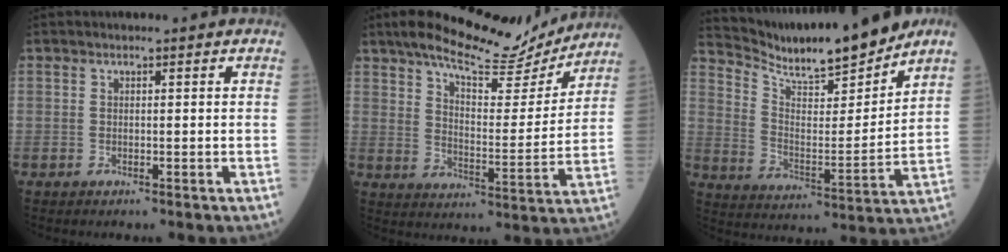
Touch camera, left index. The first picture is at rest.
{"total": 15.5, "force": [13.8, 3.1, 6.4], "torque": [-0.101, -0.012, 0.199]}
{"total": 14.8, "force": [13.7, 0.3, 5.7], "torque": [-0.111, -0.008, 0.232]}